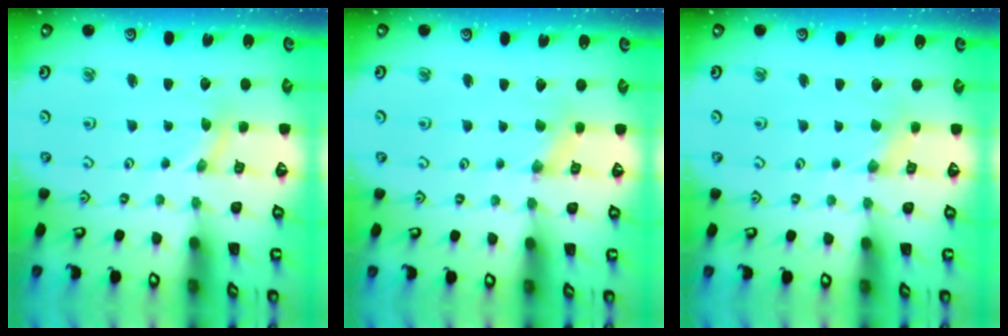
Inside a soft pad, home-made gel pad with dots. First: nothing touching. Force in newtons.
{"total": 0.0}
{"total": 0.5, "press": 0.5, "slide": 0.1}